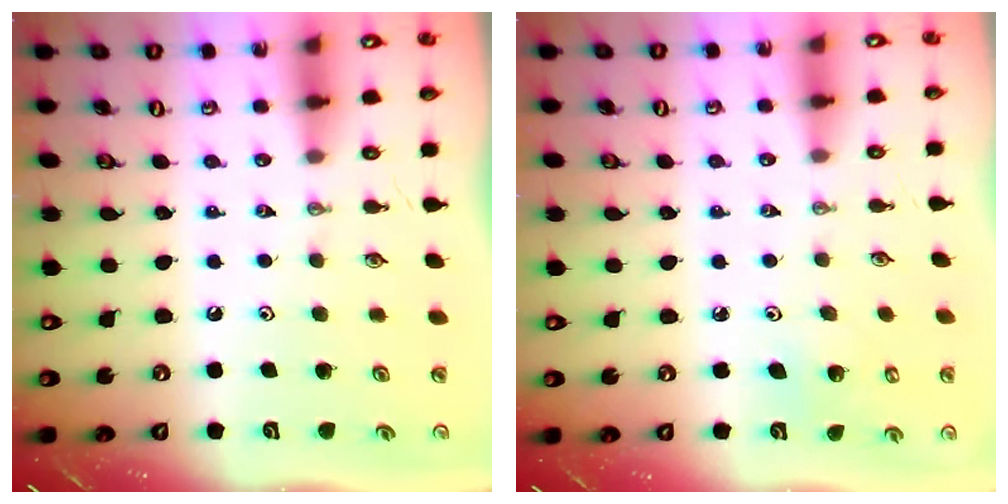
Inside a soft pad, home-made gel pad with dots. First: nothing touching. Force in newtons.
{"total": 4.8, "press": 4.8, "slide": 0.4}